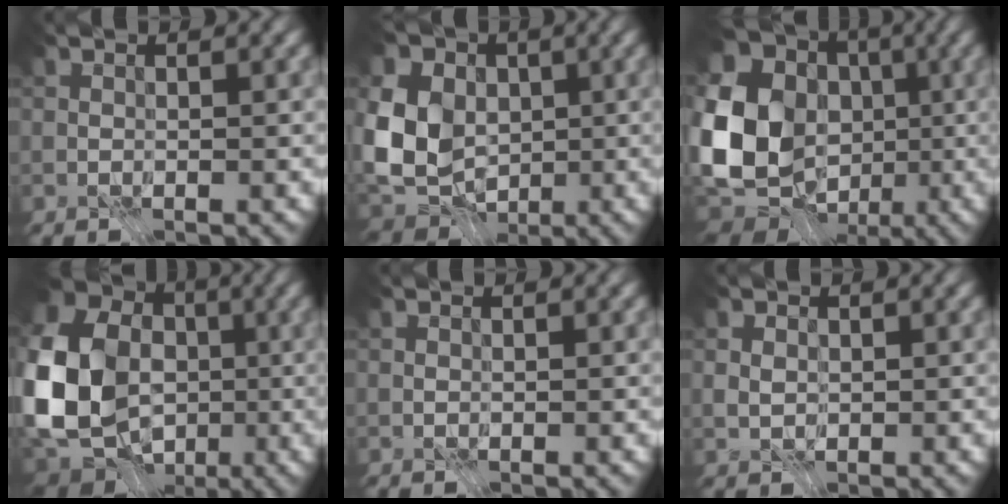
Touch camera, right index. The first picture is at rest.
{"total": 11.3, "force": [1.2, 9.2, 6.6], "torque": [-0.146, 0.009, 0.009]}
{"total": 17.8, "force": [-1.4, 15.2, 9.3], "torque": [-0.211, -0.020, -0.043]}
{"total": 15.9, "force": [-1.6, 13.2, 8.7], "torque": [-0.225, -0.010, -0.023]}
{"total": 0.0}
{"total": 1.1, "force": [0.1, 0.9, 0.5], "torque": [-0.011, -0.001, 0.000]}